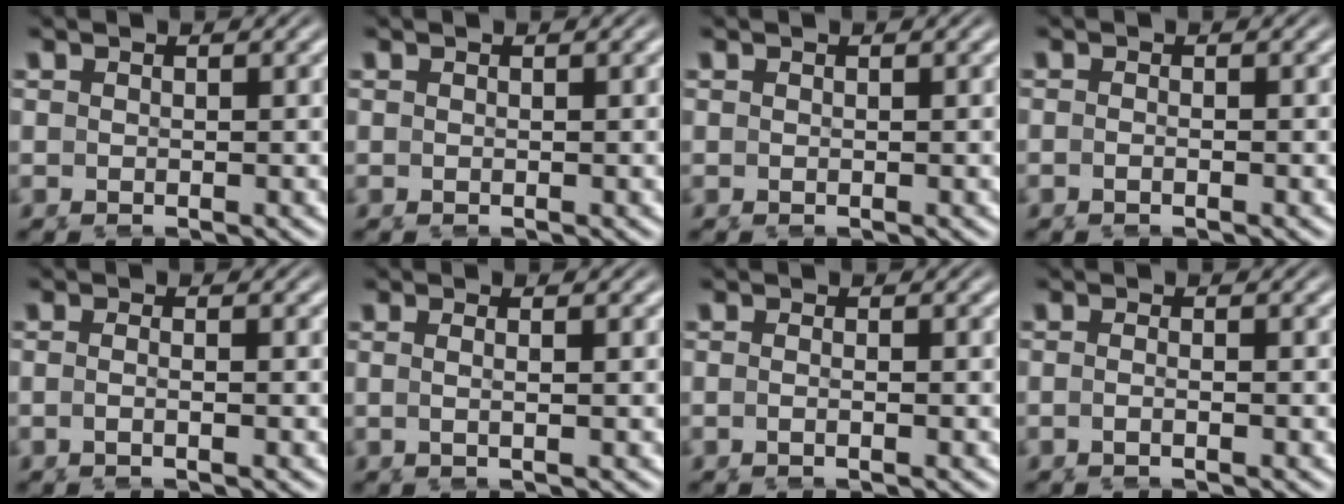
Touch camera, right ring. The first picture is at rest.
{"total": 0.0}
{"total": 0.0}
{"total": 0.8, "force": [-0.6, 0.4, 0.2], "torque": [-0.010, 0.003, -0.021]}
{"total": 1.5, "force": [-1.0, 0.0, 1.1], "torque": [-0.026, -0.002, -0.023]}
{"total": 1.4, "force": [-0.4, -0.2, 1.3], "torque": [-0.024, -0.002, -0.010]}
{"total": 1.0, "force": [-0.7, 0.2, 0.6], "torque": [-0.016, 0.001, -0.022]}
{"total": 1.3, "force": [-1.0, 0.1, 0.8], "torque": [-0.020, 0.000, -0.026]}